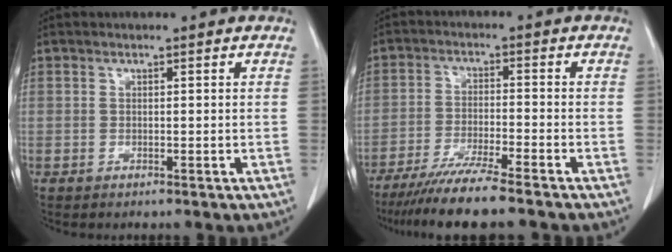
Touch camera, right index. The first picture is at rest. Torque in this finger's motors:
{"motor_torque": [0.43, -0.43, 0.32, 0.10]}